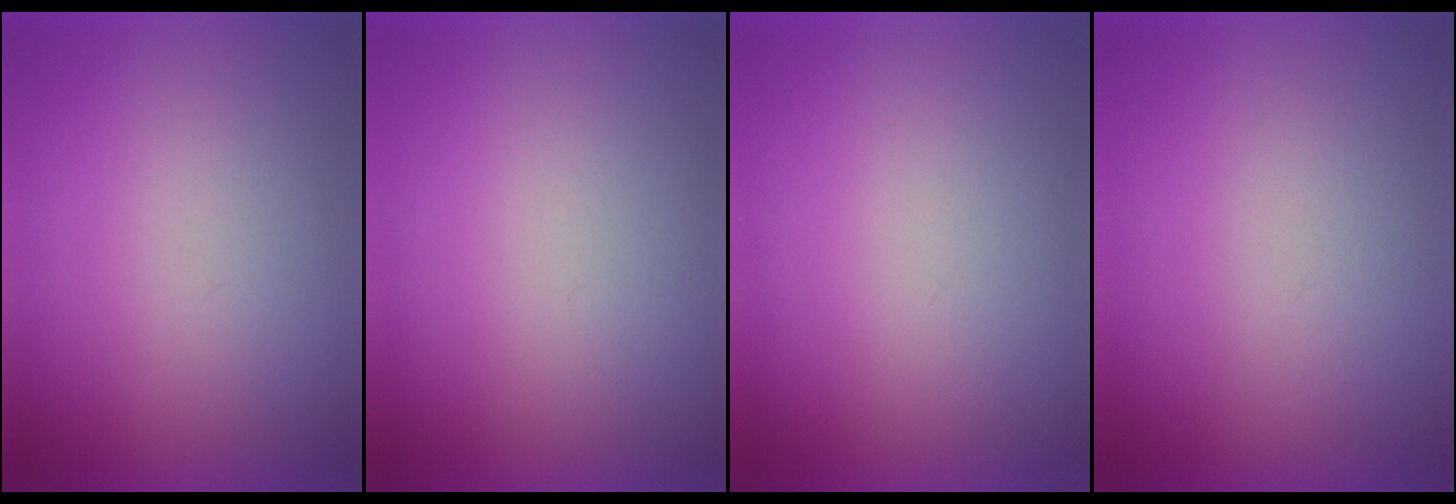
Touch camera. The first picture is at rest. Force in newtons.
{"total": 1.0}
{"total": 1.1}
{"total": 4.2}